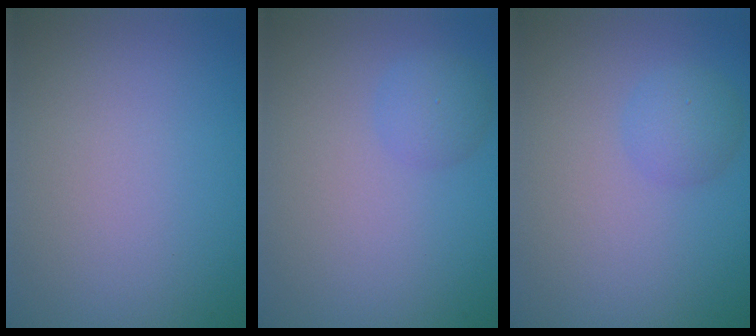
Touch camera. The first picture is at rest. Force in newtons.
{"total": 1.8, "press": 1.8, "slide": 0.0}
{"total": 2.0, "press": 2.0, "slide": 0.1}